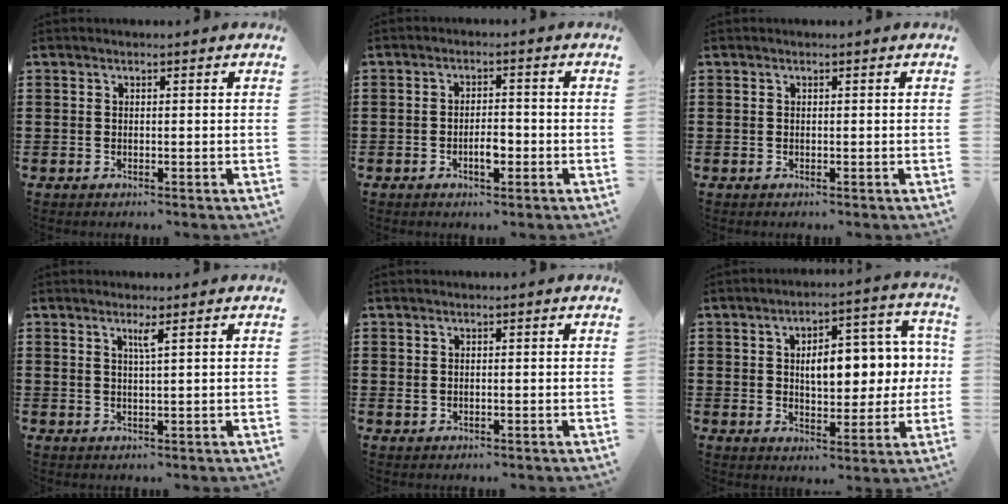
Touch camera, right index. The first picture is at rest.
{"total": 3.5, "force": [-1.3, 1.3, 3.0], "torque": [-0.061, 0.001, -0.025]}
{"total": 0.0}
{"total": 1.9, "force": [0.9, -0.3, 1.6], "torque": [-0.033, -0.005, 0.012]}
{"total": 0.6, "force": [0.0, 0.3, 0.5], "torque": [-0.011, 0.002, 0.000]}
{"total": 8.7, "force": [0.9, 4.6, 7.4], "torque": [-0.115, 0.002, 0.007]}